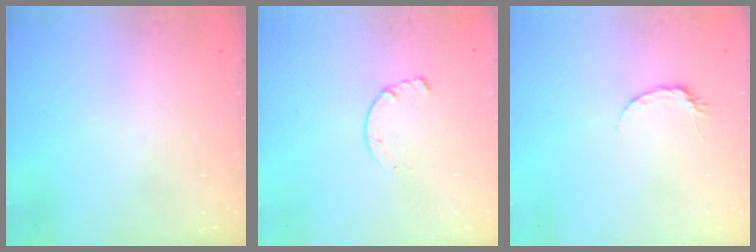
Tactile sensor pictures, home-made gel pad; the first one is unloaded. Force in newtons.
{"total": 1.4, "press": 1.4, "slide": 0.3}
{"total": 5.3, "press": 5.2, "slide": 0.6}